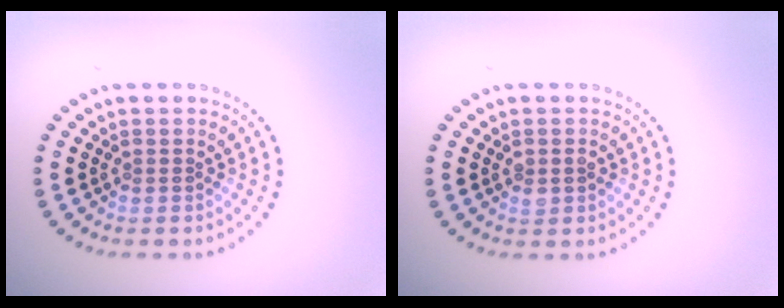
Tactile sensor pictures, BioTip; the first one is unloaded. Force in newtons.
{"total": 1.1, "press": 1.1, "slide": 0.0}